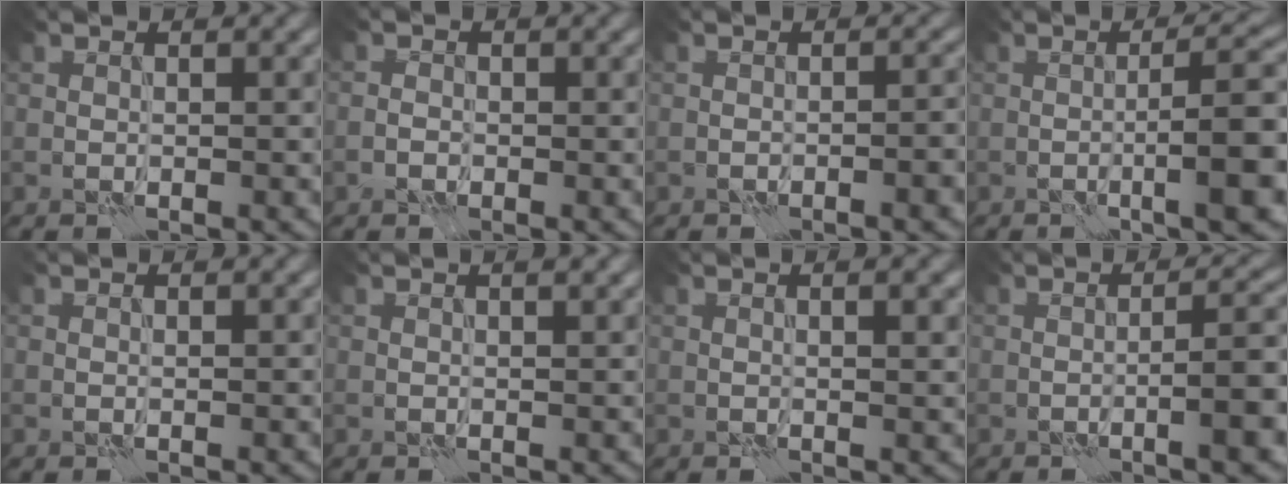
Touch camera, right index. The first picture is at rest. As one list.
[{"total": 0.7, "force": [-0.4, 0.6, 0.0], "torque": [0.002, 0.002, -0.010]}, {"total": 2.1, "force": [-1.2, 0.5, 1.6], "torque": [-0.015, 0.010, -0.021]}, {"total": 6.6, "force": [-1.6, 1.1, 6.3], "torque": [-0.079, 0.013, -0.029]}, {"total": 0.0}, {"total": 1.3, "force": [0.9, 0.2, 0.9], "torque": [-0.013, 0.000, 0.009]}, {"total": 2.9, "force": [1.1, 0.9, 2.5], "torque": [-0.023, 0.003, 0.003]}, {"total": 4.5, "force": [-1.4, 0.8, 4.2], "torque": [-0.054, 0.013, -0.026]}]